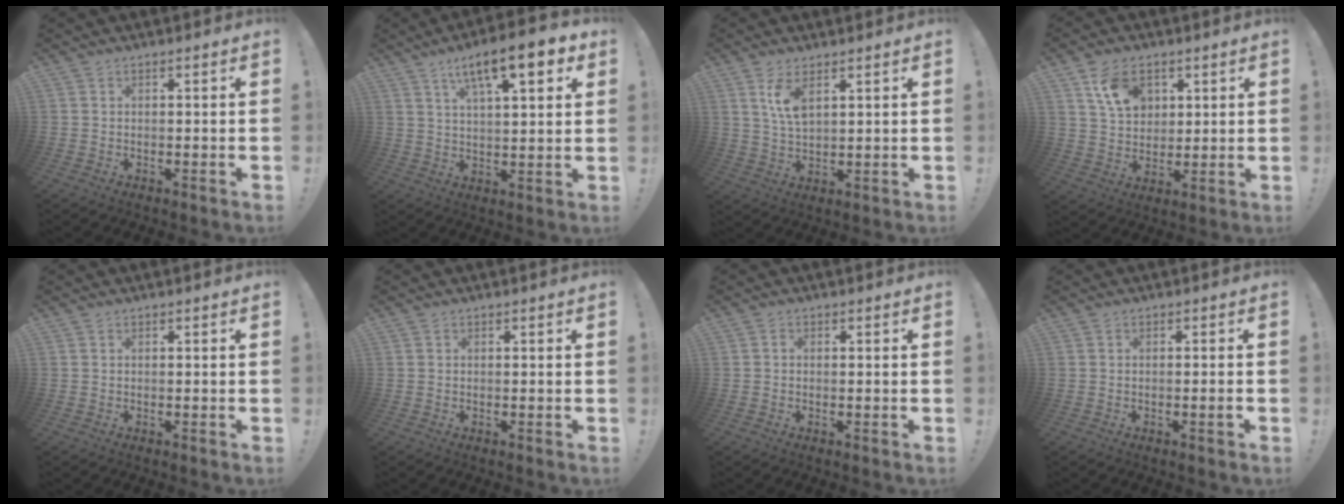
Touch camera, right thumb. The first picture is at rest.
{"total": 13.5, "force": [7.0, 3.7, 10.9], "torque": [-0.169, -0.026, 0.110]}
{"total": 6.9, "force": [3.7, 2.9, 5.0], "torque": [-0.089, -0.021, 0.062]}
{"total": 10.5, "force": [5.2, 7.6, 5.1], "torque": [-0.075, -0.016, 0.100]}
{"total": 0.0}
{"total": 0.0}
{"total": 0.6, "force": [-0.4, 0.3, 0.3], "torque": [-0.012, 0.005, -0.007]}
{"total": 2.1, "force": [-0.7, -0.2, 2.0], "torque": [-0.040, 0.002, -0.011]}